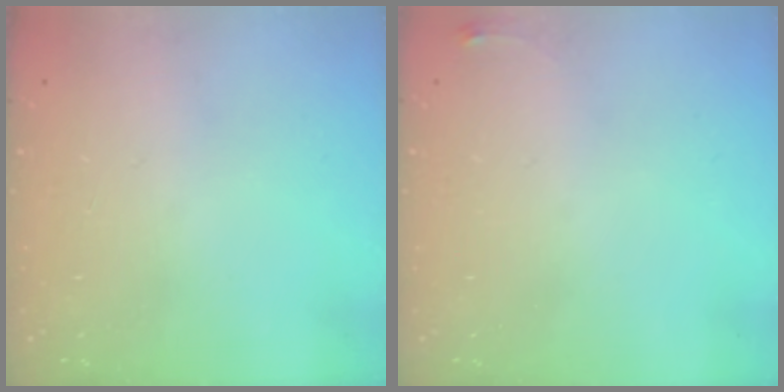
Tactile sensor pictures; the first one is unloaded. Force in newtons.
{"total": 3.6, "press": 3.5, "slide": 0.6}